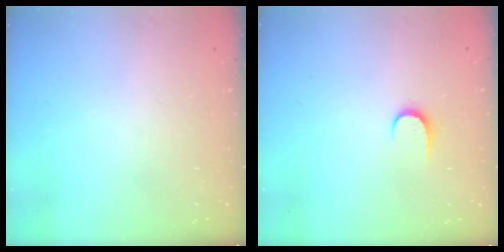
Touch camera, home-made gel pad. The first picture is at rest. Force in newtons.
{"total": 5.4, "press": 5.4, "slide": 0.6}